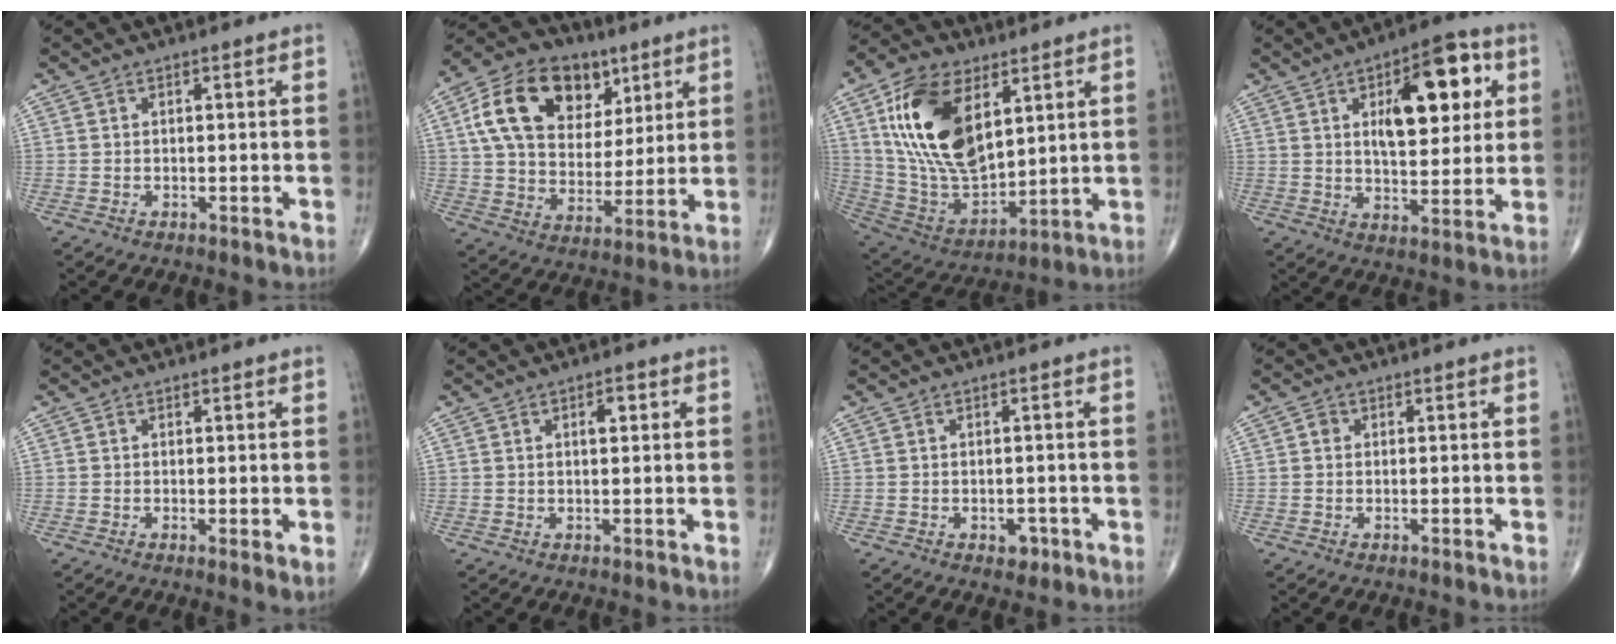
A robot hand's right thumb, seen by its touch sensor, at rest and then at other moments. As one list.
[{"total": 19.8, "force": [7.4, 13.6, 12.3], "torque": [-0.187, -0.006, 0.125]}, {"total": 22.0, "force": [7.8, 12.0, 16.7], "torque": [-0.296, -0.032, 0.153]}, {"total": 16.1, "force": [5.0, 7.5, 13.3], "torque": [-0.152, -0.005, 0.076]}, {"total": 1.9, "force": [-0.1, 0.4, 1.9], "torque": [-0.032, -0.008, -0.006]}, {"total": 2.5, "force": [0.9, 1.2, 2.1], "torque": [-0.027, -0.001, 0.012]}, {"total": 2.2, "force": [-1.0, 1.5, 1.2], "torque": [-0.003, 0.003, -0.010]}, {"total": 1.2, "force": [0.1, 1.1, 0.5], "torque": [-0.003, 0.003, -0.001]}]